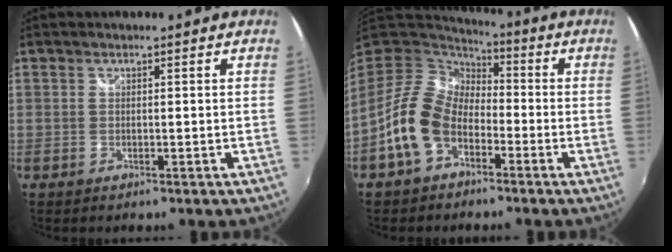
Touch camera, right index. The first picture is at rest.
{"total": 12.9, "force": [-4.9, 9.0, 7.9], "torque": [-0.170, 0.013, -0.090]}